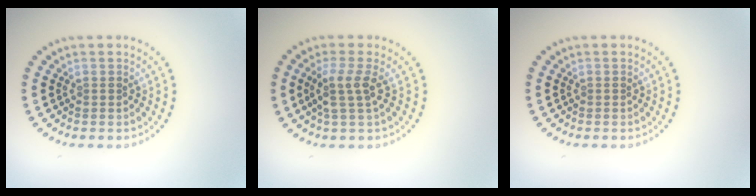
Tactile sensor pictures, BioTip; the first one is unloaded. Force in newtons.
{"total": 2.5, "press": 2.0, "slide": 1.6}
{"total": 0.0}